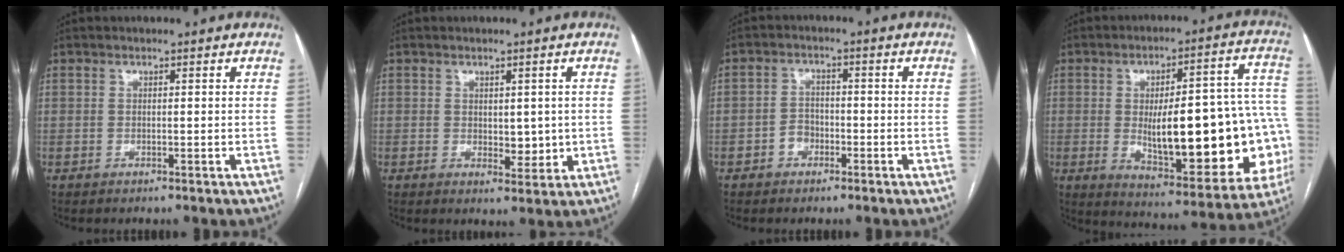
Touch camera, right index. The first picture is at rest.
{"total": 3.6, "force": [0.2, 2.0, 3.0], "torque": [-0.037, -0.006, 0.011]}
{"total": 2.9, "force": [-1.5, 2.2, 1.2], "torque": [-0.014, 0.010, -0.028]}
{"total": 26.1, "force": [-3.2, 7.5, 24.8], "torque": [-0.268, 0.026, -0.018]}